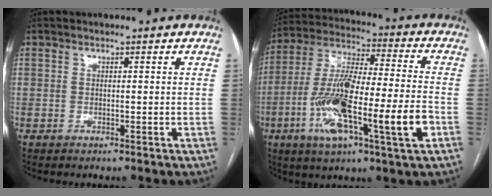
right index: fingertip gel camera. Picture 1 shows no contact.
{"total": 19.9, "force": [-6.3, 2.2, 18.7], "torque": [-0.342, -0.010, -0.110]}